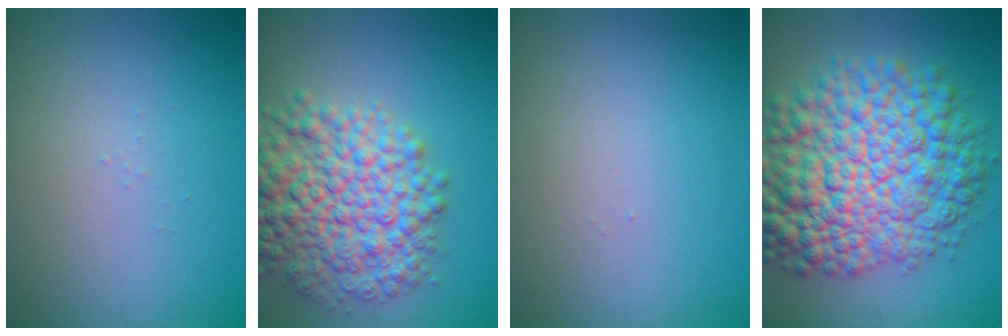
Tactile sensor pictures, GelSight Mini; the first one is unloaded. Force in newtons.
{"total": 9.5, "press": 9.5, "slide": 0.2}
{"total": 0.0}
{"total": 12.9, "press": 12.9, "slide": 0.3}